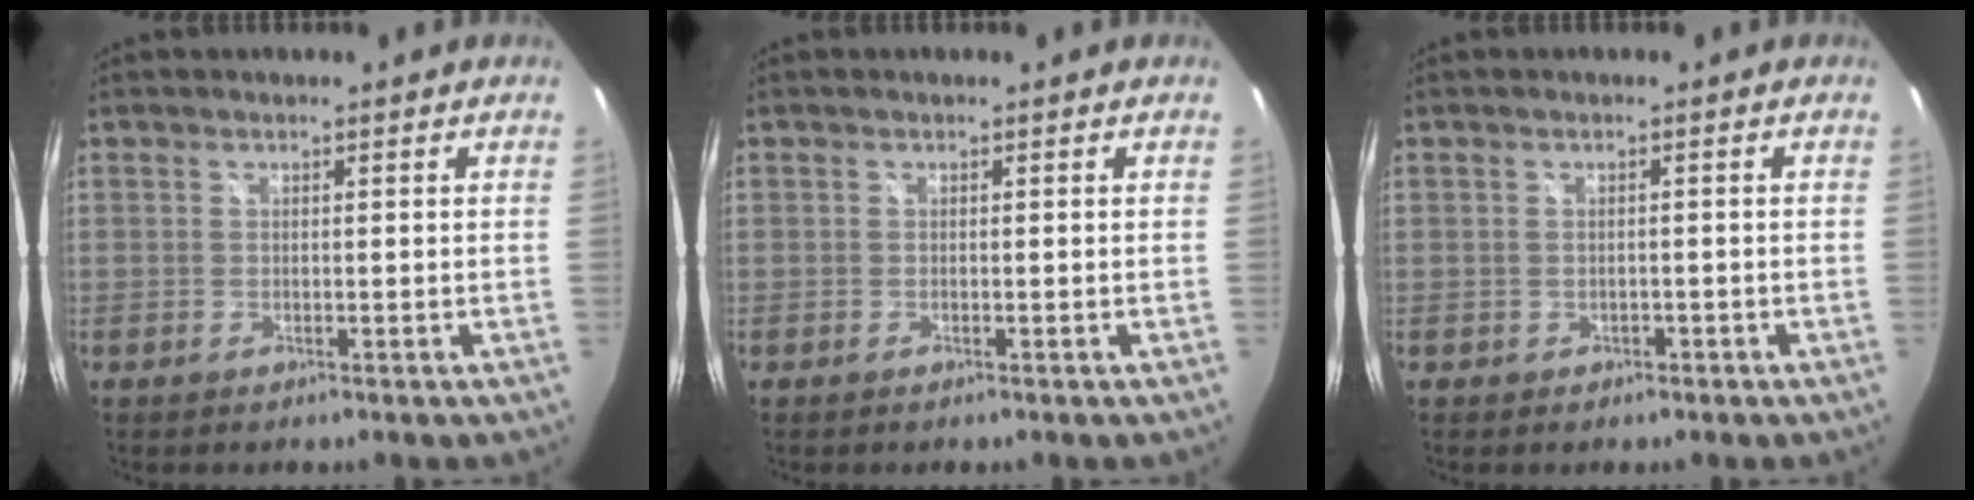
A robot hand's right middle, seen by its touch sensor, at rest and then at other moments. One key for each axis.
{"total": 0.0}
{"total": 1.4, "fx": -0.6, "fy": 1.2, "fz": 0.3, "tx": -0.006, "ty": -0.001, "tz": -0.005}